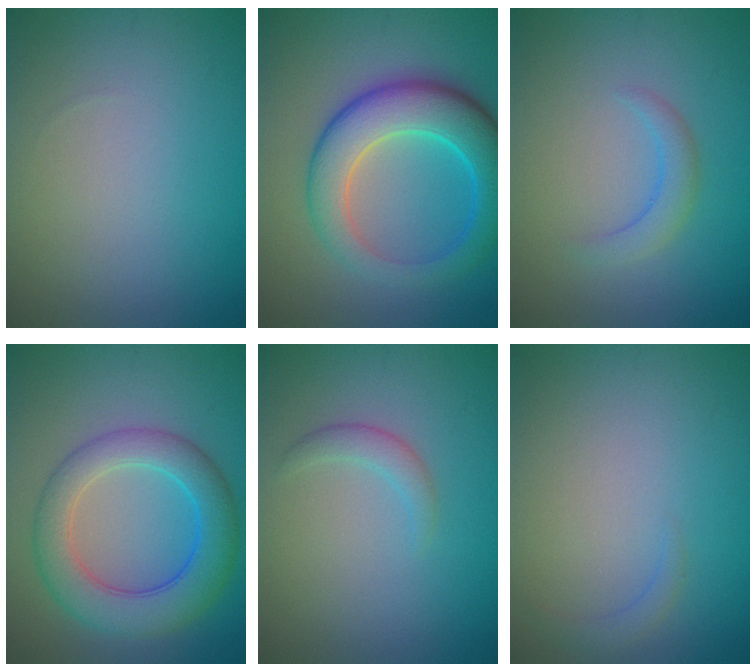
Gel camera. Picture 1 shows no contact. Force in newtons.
{"total": 8.0, "press": 8.0, "slide": 0.1}
{"total": 1.9, "press": 1.9, "slide": 0.3}
{"total": 6.5, "press": 6.5, "slide": 0.2}
{"total": 1.4, "press": 1.4, "slide": 0.2}
{"total": 1.0, "press": 1.0, "slide": 0.2}